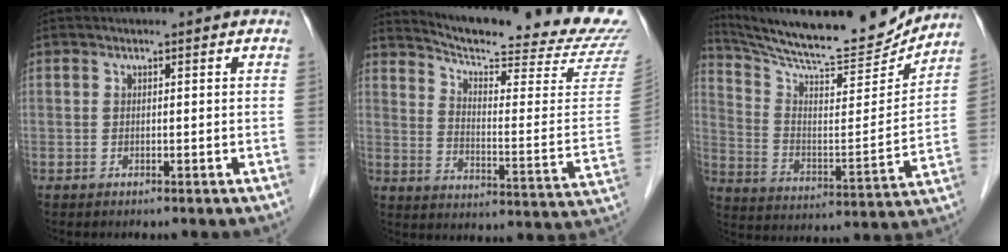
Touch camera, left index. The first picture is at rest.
{"total": 24.1, "force": [22.8, -0.4, 7.8], "torque": [-0.123, -0.116, 0.285]}
{"total": 19.2, "force": [18.2, 1.2, 5.8], "torque": [-0.116, -0.043, 0.281]}